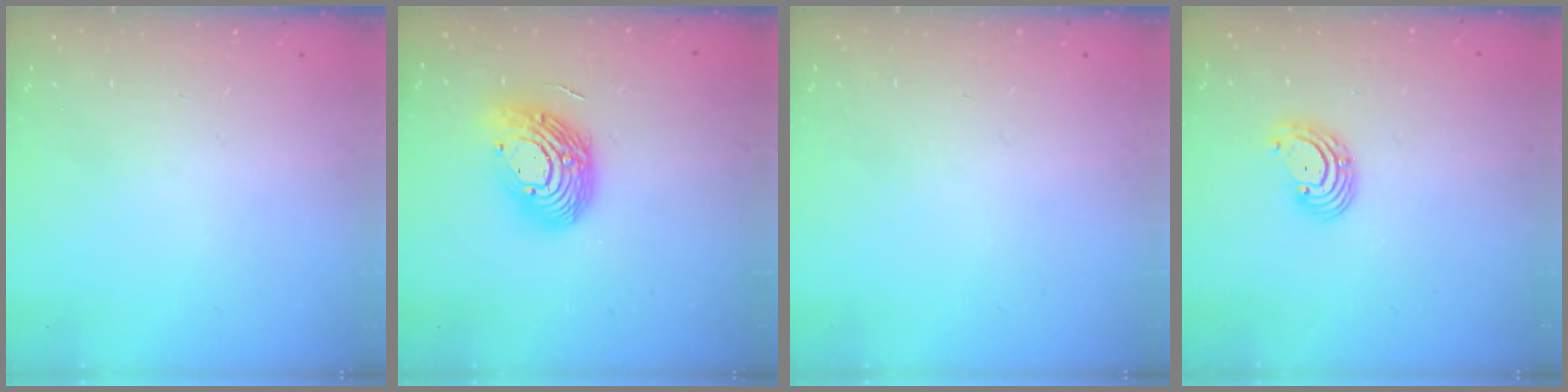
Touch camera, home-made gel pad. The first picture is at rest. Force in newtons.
{"total": 14.8, "press": 14.8, "slide": 1.0}
{"total": 0.0}
{"total": 3.2, "press": 3.2, "slide": 0.2}